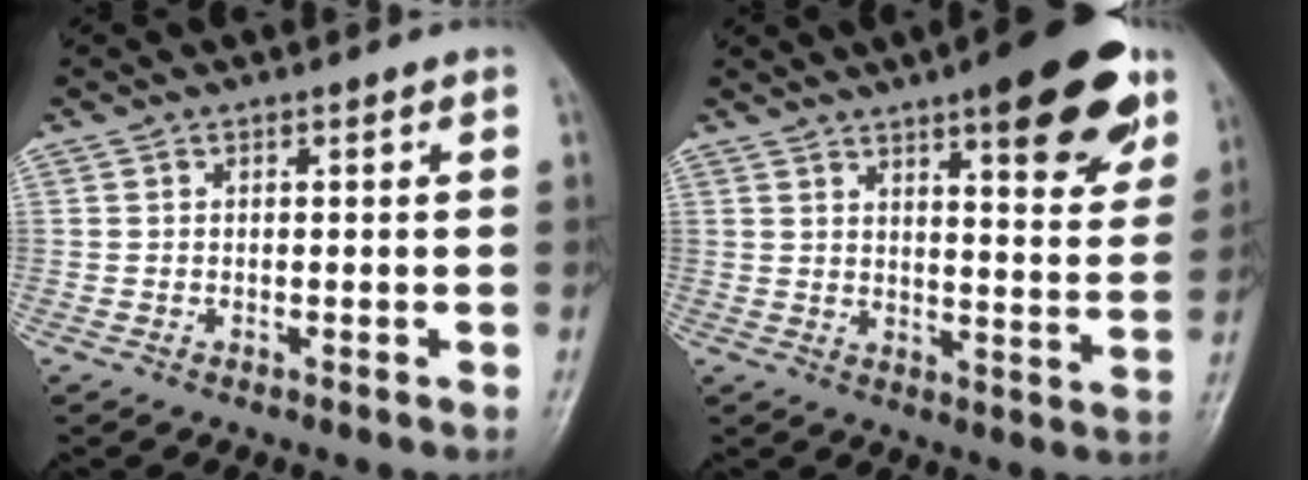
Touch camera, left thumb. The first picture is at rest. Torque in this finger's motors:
{"motor_torque": [2.15, 1.40, 1.52, -1.25, 0.08]}